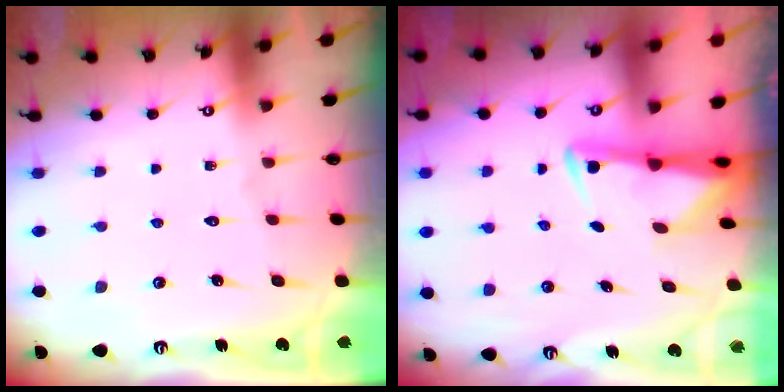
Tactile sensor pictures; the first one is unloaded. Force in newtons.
{"total": 2.9, "press": 2.8, "slide": 0.4}